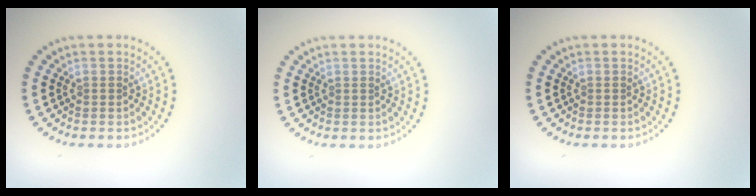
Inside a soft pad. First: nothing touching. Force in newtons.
{"total": 0.0}
{"total": 0.0}